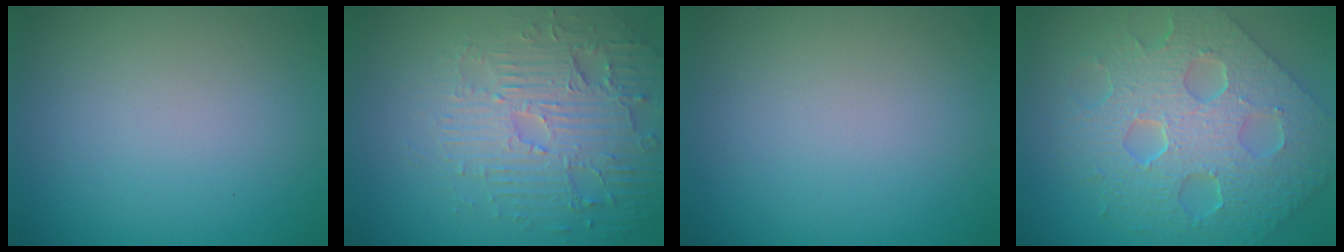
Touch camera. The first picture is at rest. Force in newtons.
{"total": 5.1, "press": 4.5, "slide": 2.5}
{"total": 0.0}
{"total": 8.4, "press": 6.7, "slide": 5.0}